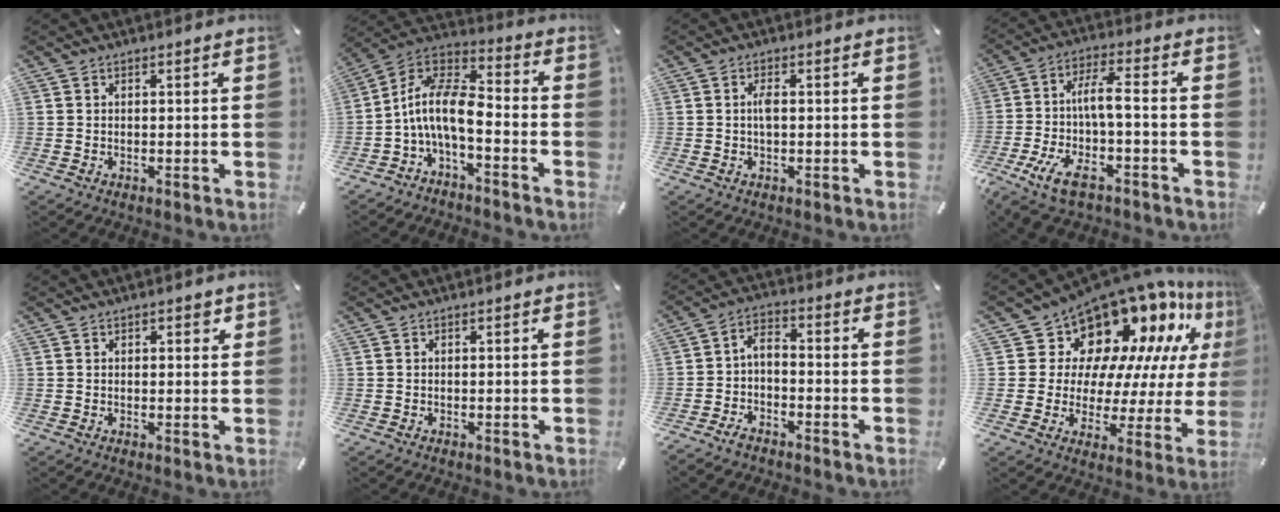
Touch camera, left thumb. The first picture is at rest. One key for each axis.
{"total": 10.5, "fx": -3.2, "fy": 4.3, "fz": 9.1, "tx": -0.198, "ty": -0.008, "tz": -0.066}
{"total": 2.3, "fx": 0.0, "fy": 0.7, "fz": 2.2, "tx": -0.044, "ty": -0.001, "tz": -0.001}
{"total": 11.1, "fx": -2.4, "fy": 3.2, "fz": 10.3, "tx": -0.211, "ty": -0.005, "tz": -0.048}
{"total": 1.4, "fx": 0.7, "fy": 0.8, "fz": 0.9, "tx": -0.003, "ty": -0.003, "tz": 0.009}
{"total": 0.0}
{"total": 3.7, "fx": -2.3, "fy": 1.7, "fz": 2.3, "tx": -0.053, "ty": 0.007, "tz": -0.050}
{"total": 15.9, "fx": 12.3, "fy": 8.7, "fz": 5.1, "tx": -0.087, "ty": -0.128, "tz": 0.216}